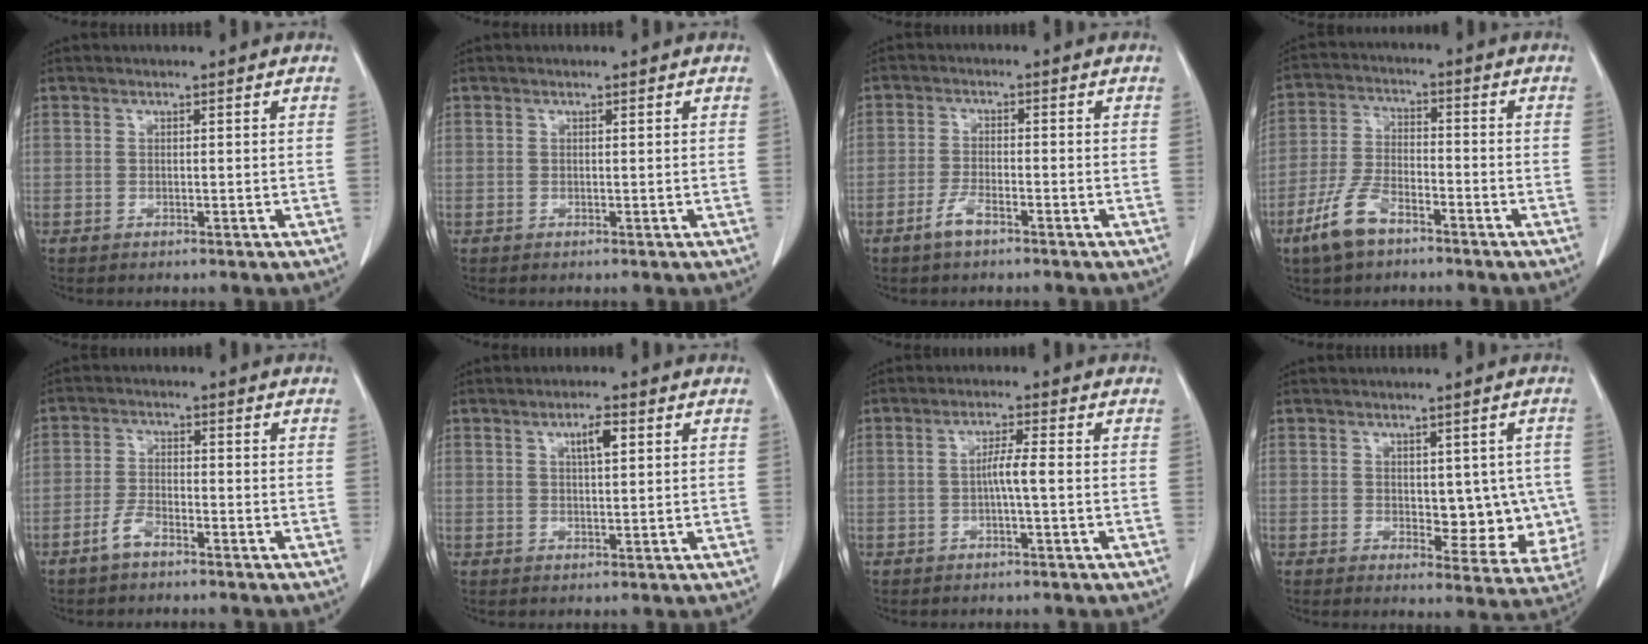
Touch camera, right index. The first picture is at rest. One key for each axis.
{"total": 0.0}
{"total": 3.3, "fx": -2.2, "fy": 0.7, "fz": 2.2, "tx": -0.047, "ty": 0.001, "tz": -0.046}
{"total": 8.1, "fx": -5.3, "fy": 3.3, "fz": 5.1, "tx": -0.119, "ty": -0.002, "tz": -0.104}
{"total": 3.4, "fx": -2.5, "fy": 1.2, "fz": 2.1, "tx": -0.043, "ty": 0.004, "tz": -0.051}
{"total": 3.5, "fx": 1.4, "fy": 0.7, "fz": 3.1, "tx": -0.051, "ty": 0.001, "tz": 0.023}
{"total": 3.4, "fx": -0.4, "fy": -0.1, "fz": 3.3, "tx": -0.060, "ty": 0.004, "tz": -0.008}
{"total": 8.3, "fx": 0.1, "fy": 4.5, "fz": 7.0, "tx": -0.061, "ty": 0.000, "tz": 0.012}